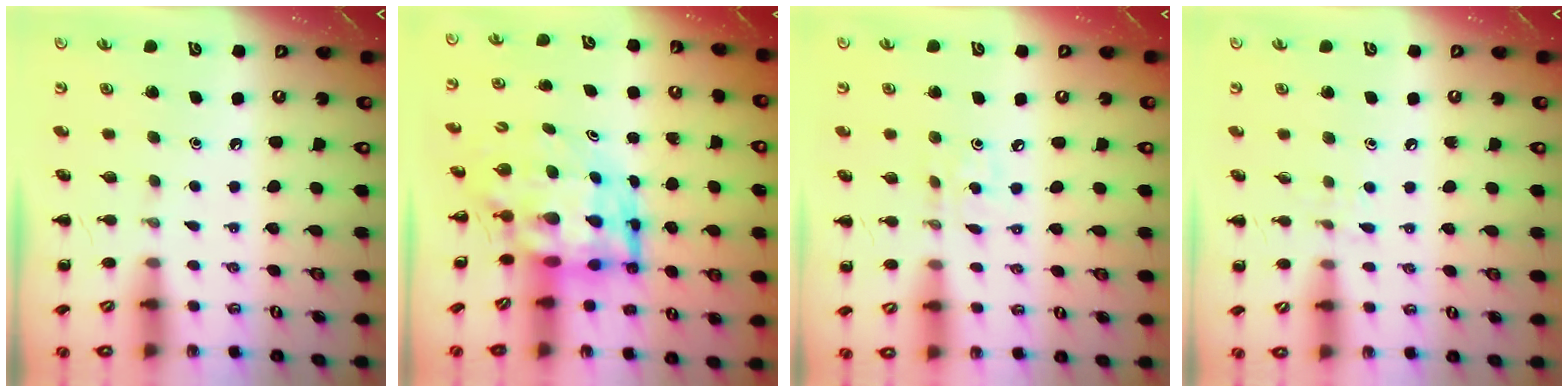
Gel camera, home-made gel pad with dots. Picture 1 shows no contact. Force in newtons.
{"total": 7.5, "press": 7.2, "slide": 2.2}
{"total": 3.4, "press": 3.2, "slide": 1.1}
{"total": 4.8, "press": 4.5, "slide": 1.9}